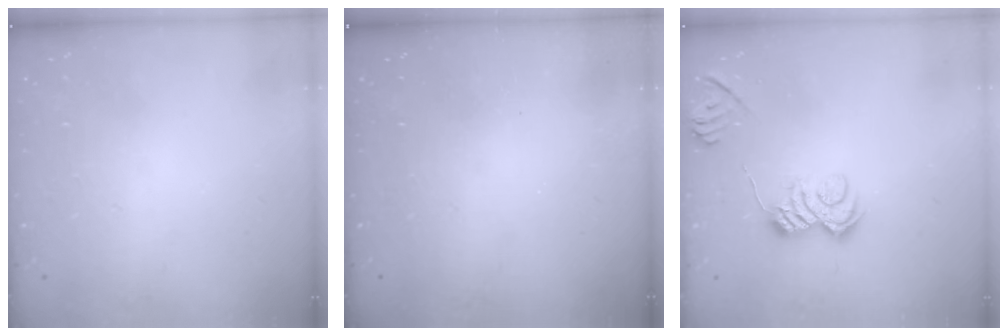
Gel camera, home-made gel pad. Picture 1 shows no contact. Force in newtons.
{"total": 2.4, "press": 2.3, "slide": 0.7}
{"total": 9.1, "press": 9.0, "slide": 0.8}